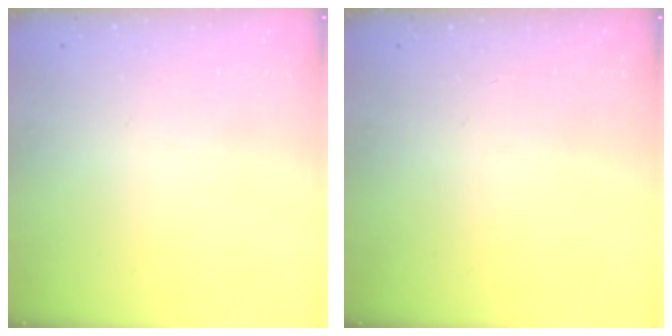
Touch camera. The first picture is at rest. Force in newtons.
{"total": 0.0}